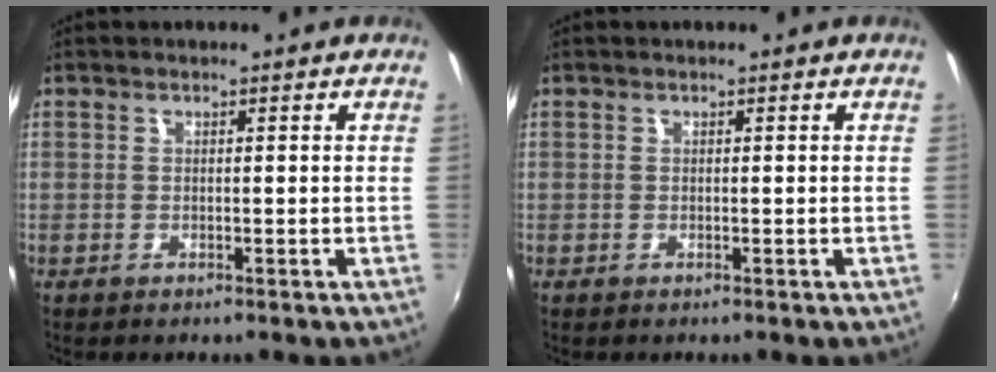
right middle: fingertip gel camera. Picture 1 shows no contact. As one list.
[{"total": 0.0}]